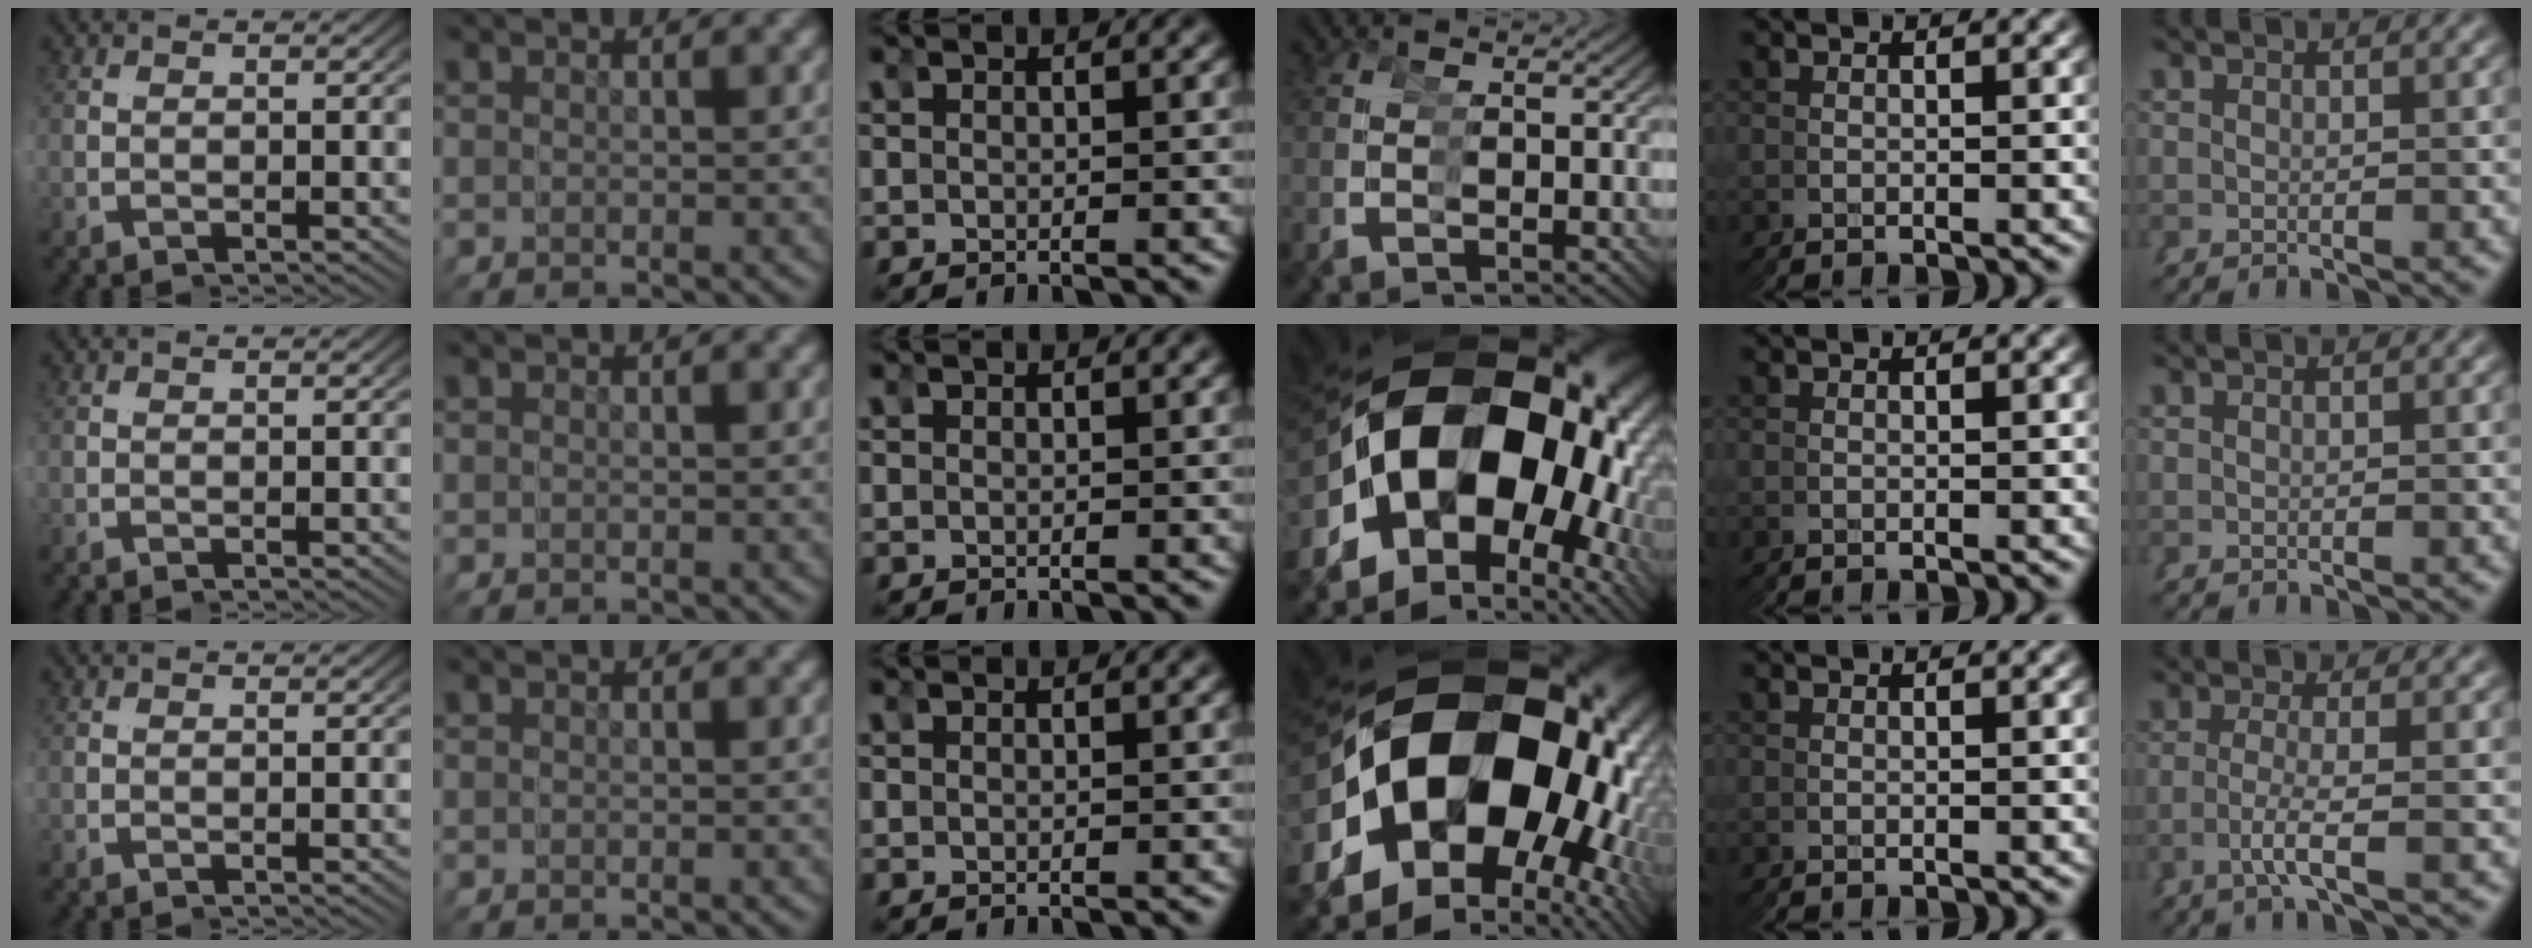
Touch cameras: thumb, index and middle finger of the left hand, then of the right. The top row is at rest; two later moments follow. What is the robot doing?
{"motion": "grasp_and_lifting", "object": "tape"}